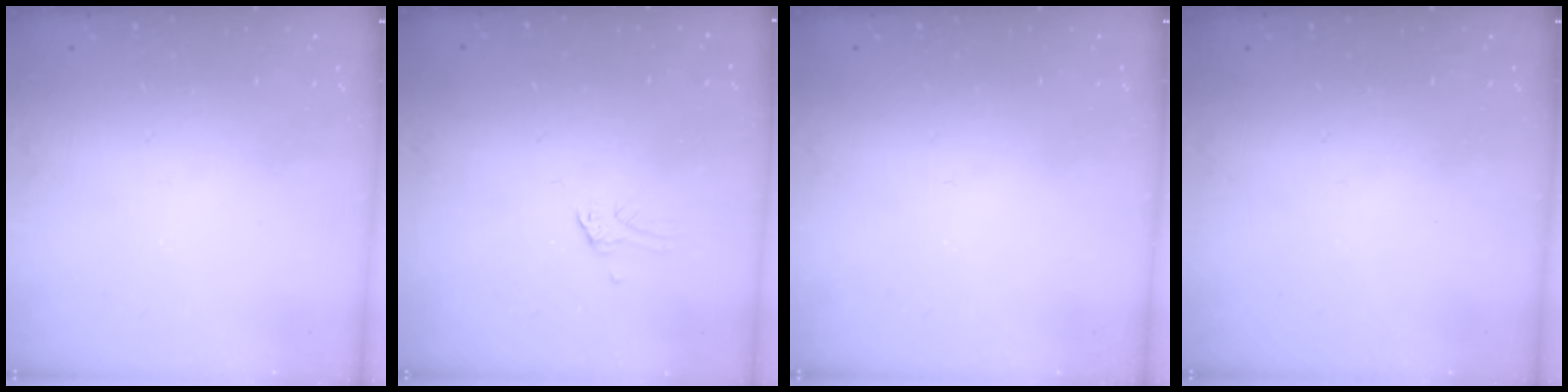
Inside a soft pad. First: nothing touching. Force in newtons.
{"total": 0.0}
{"total": 0.0}
{"total": 0.0}